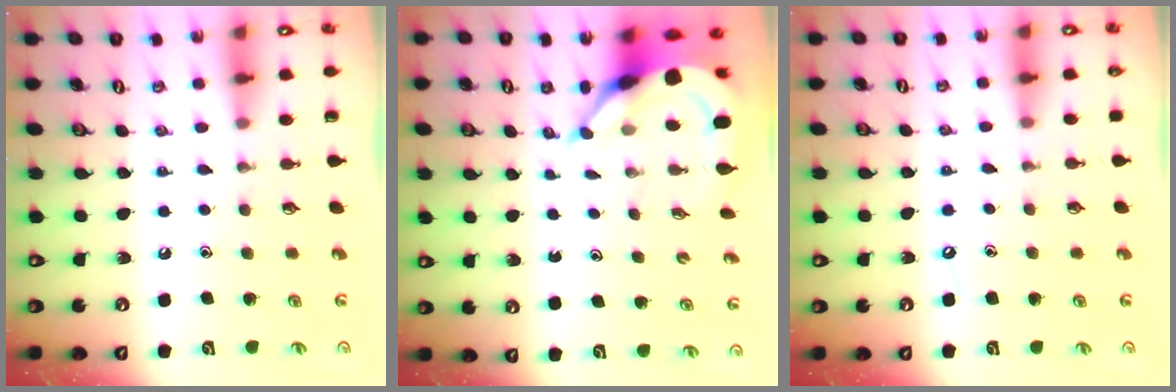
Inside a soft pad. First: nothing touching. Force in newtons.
{"total": 6.5, "press": 6.5, "slide": 0.6}
{"total": 3.8, "press": 3.7, "slide": 0.6}